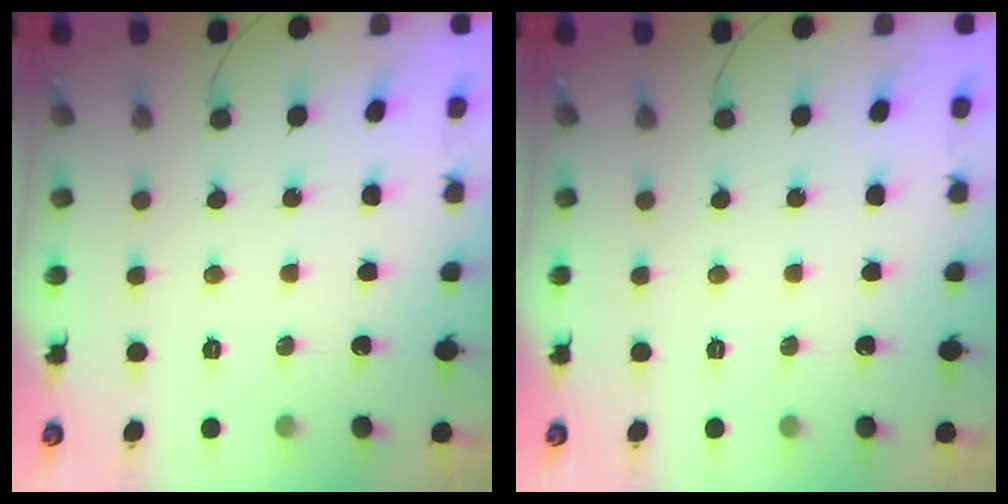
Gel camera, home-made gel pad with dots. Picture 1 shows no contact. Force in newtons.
{"total": 0.0}